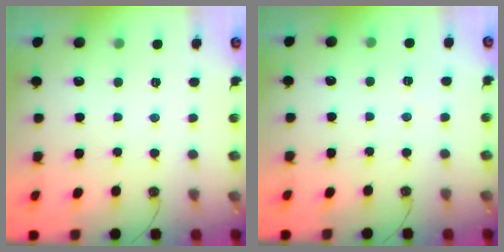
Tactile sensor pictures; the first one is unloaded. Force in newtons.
{"total": 2.5, "press": 2.3, "slide": 0.9}